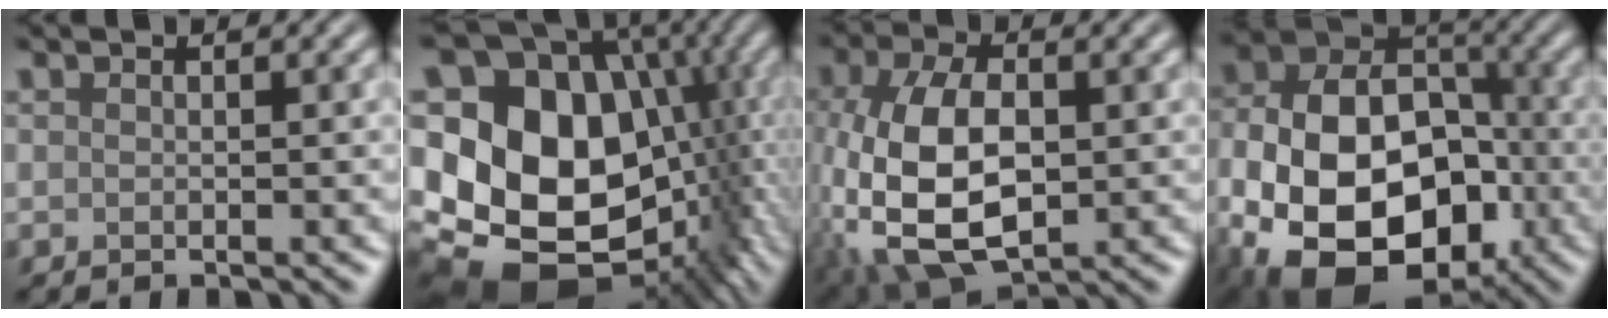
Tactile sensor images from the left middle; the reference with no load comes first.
{"total": 18.9, "force": [-1.1, 14.8, 11.6], "torque": [-0.183, -0.017, 0.016]}
{"total": 11.7, "force": [-2.1, 6.7, 9.3], "torque": [-0.226, -0.017, -0.037]}
{"total": 16.7, "force": [-5.4, 11.6, 10.8], "torque": [-0.176, -0.028, -0.099]}